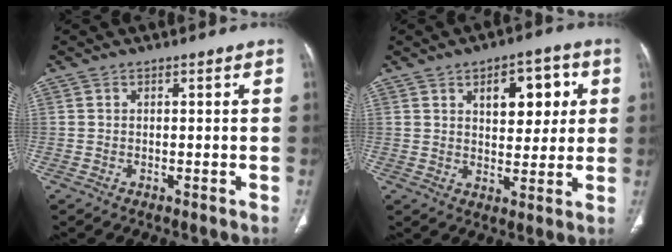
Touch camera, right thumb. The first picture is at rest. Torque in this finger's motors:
{"motor_torque": [-0.33, 0.56, 0.72, 0.23, 0.16]}